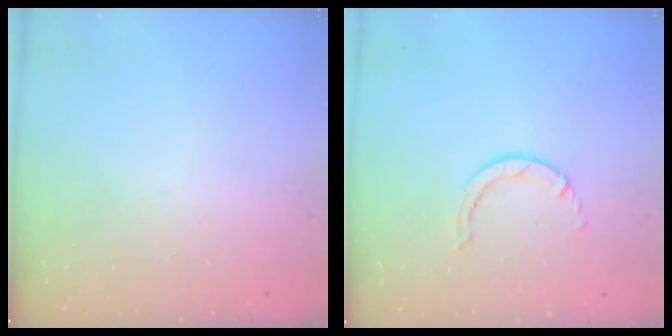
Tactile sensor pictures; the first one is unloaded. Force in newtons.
{"total": 0.6, "press": 0.6, "slide": 0.1}